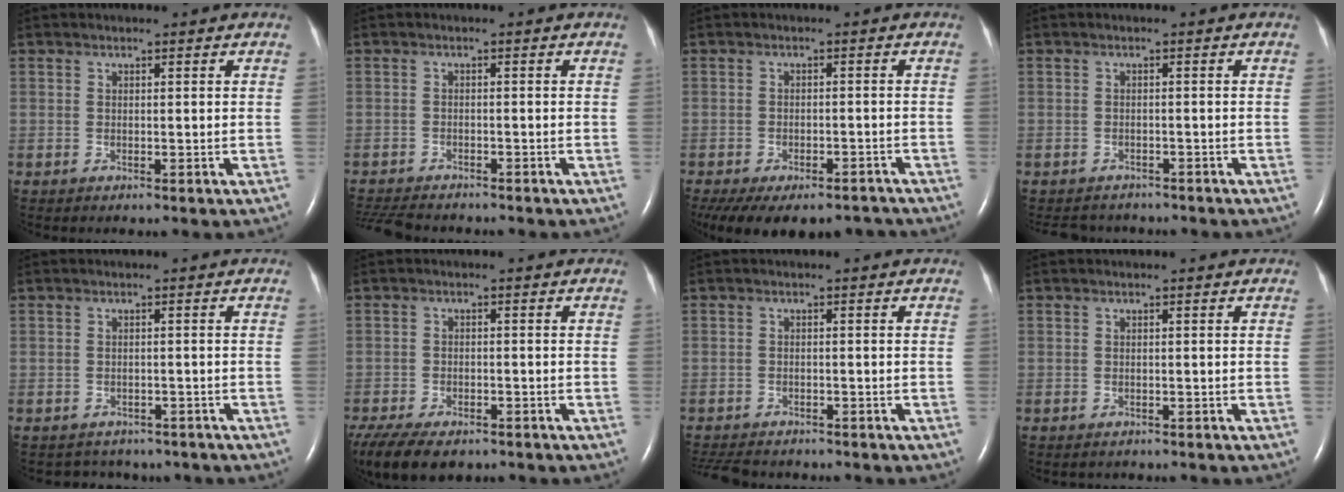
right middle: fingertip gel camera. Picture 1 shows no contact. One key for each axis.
{"total": 7.5, "fx": -6.8, "fy": 1.9, "fz": 2.7, "tx": -0.047, "ty": -0.011, "tz": -0.105}
{"total": 15.5, "fx": -12.0, "fy": 7.1, "fz": 6.8, "tx": -0.157, "ty": -0.008, "tz": -0.154}
{"total": 5.1, "fx": -4.8, "fy": 1.9, "fz": 0.4, "tx": -0.005, "ty": -0.004, "tz": -0.062}
{"total": 6.0, "fx": -5.1, "fy": 3.0, "fz": 0.4, "tx": -0.003, "ty": 0.009, "tz": -0.053}
{"total": 11.9, "fx": -8.7, "fy": 5.2, "fz": 6.2, "tx": -0.127, "ty": -0.013, "tz": -0.129}
{"total": 8.1, "fx": -7.1, "fy": 2.6, "fz": 2.8, "tx": -0.054, "ty": -0.009, "tz": -0.104}
{"total": 1.2, "fx": -1.1, "fy": 0.5, "fz": 0.0, "tx": -0.009, "ty": 0.000, "tz": -0.016}